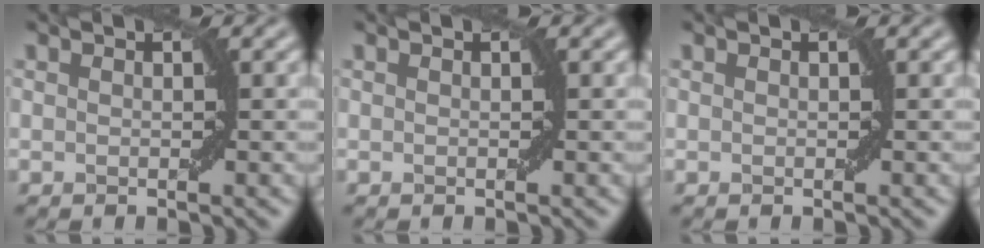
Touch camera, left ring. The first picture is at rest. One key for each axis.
{"total": 0.0}
{"total": 0.0}